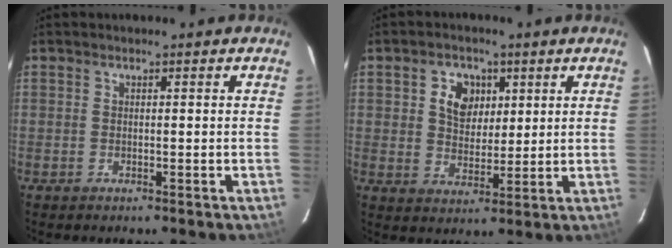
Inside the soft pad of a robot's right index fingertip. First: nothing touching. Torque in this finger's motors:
{"motor_torque": [0.17, 0.09, 0.14, 0.06]}